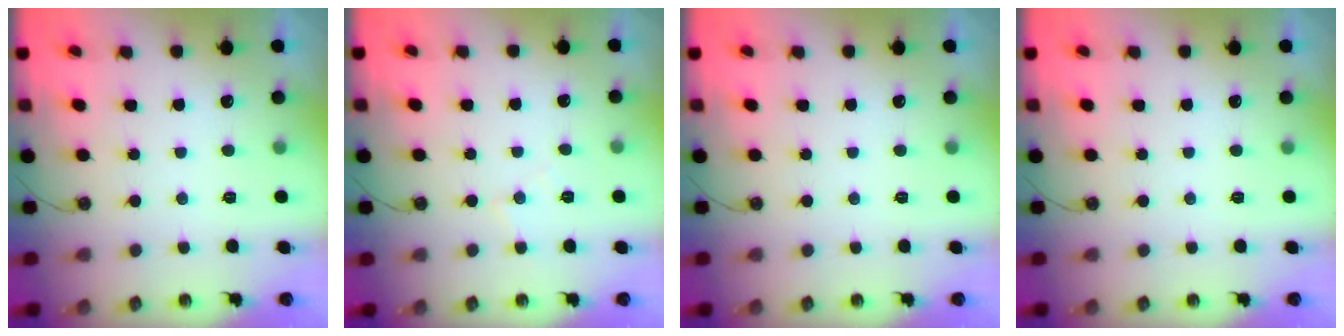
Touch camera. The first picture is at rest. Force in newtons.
{"total": 4.9, "press": 4.8, "slide": 0.8}
{"total": 0.0}
{"total": 0.0}